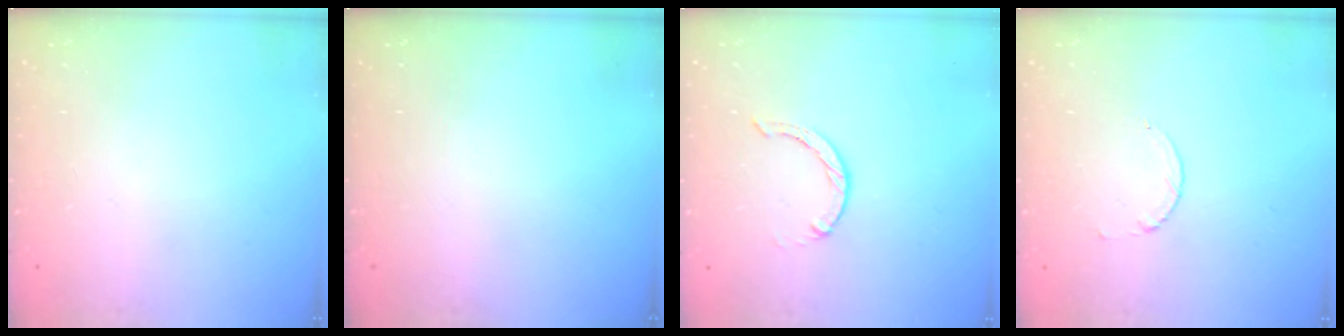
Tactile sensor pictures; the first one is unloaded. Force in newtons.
{"total": 0.0}
{"total": 0.0}
{"total": 2.3, "press": 2.3, "slide": 0.3}